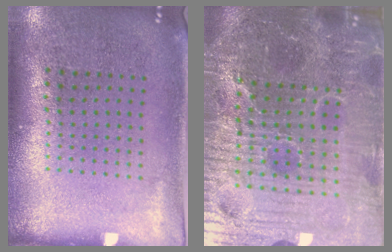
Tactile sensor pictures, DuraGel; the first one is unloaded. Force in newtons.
{"total": 6.6, "press": 6.1, "slide": 2.7}